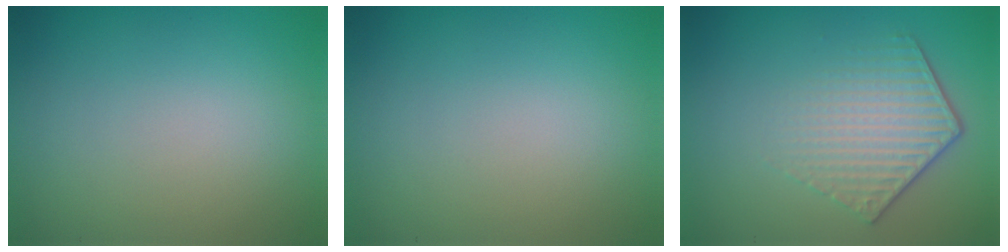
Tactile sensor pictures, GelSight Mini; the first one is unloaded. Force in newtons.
{"total": 0.0}
{"total": 4.4, "press": 3.2, "slide": 3.1}